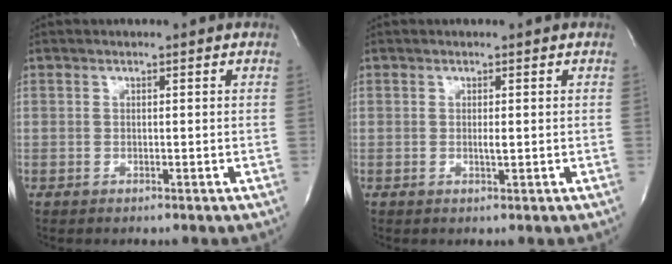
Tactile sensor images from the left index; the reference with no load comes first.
{"total": 0.8, "force": [-0.2, 0.1, 0.8], "torque": [-0.020, -0.008, -0.002]}